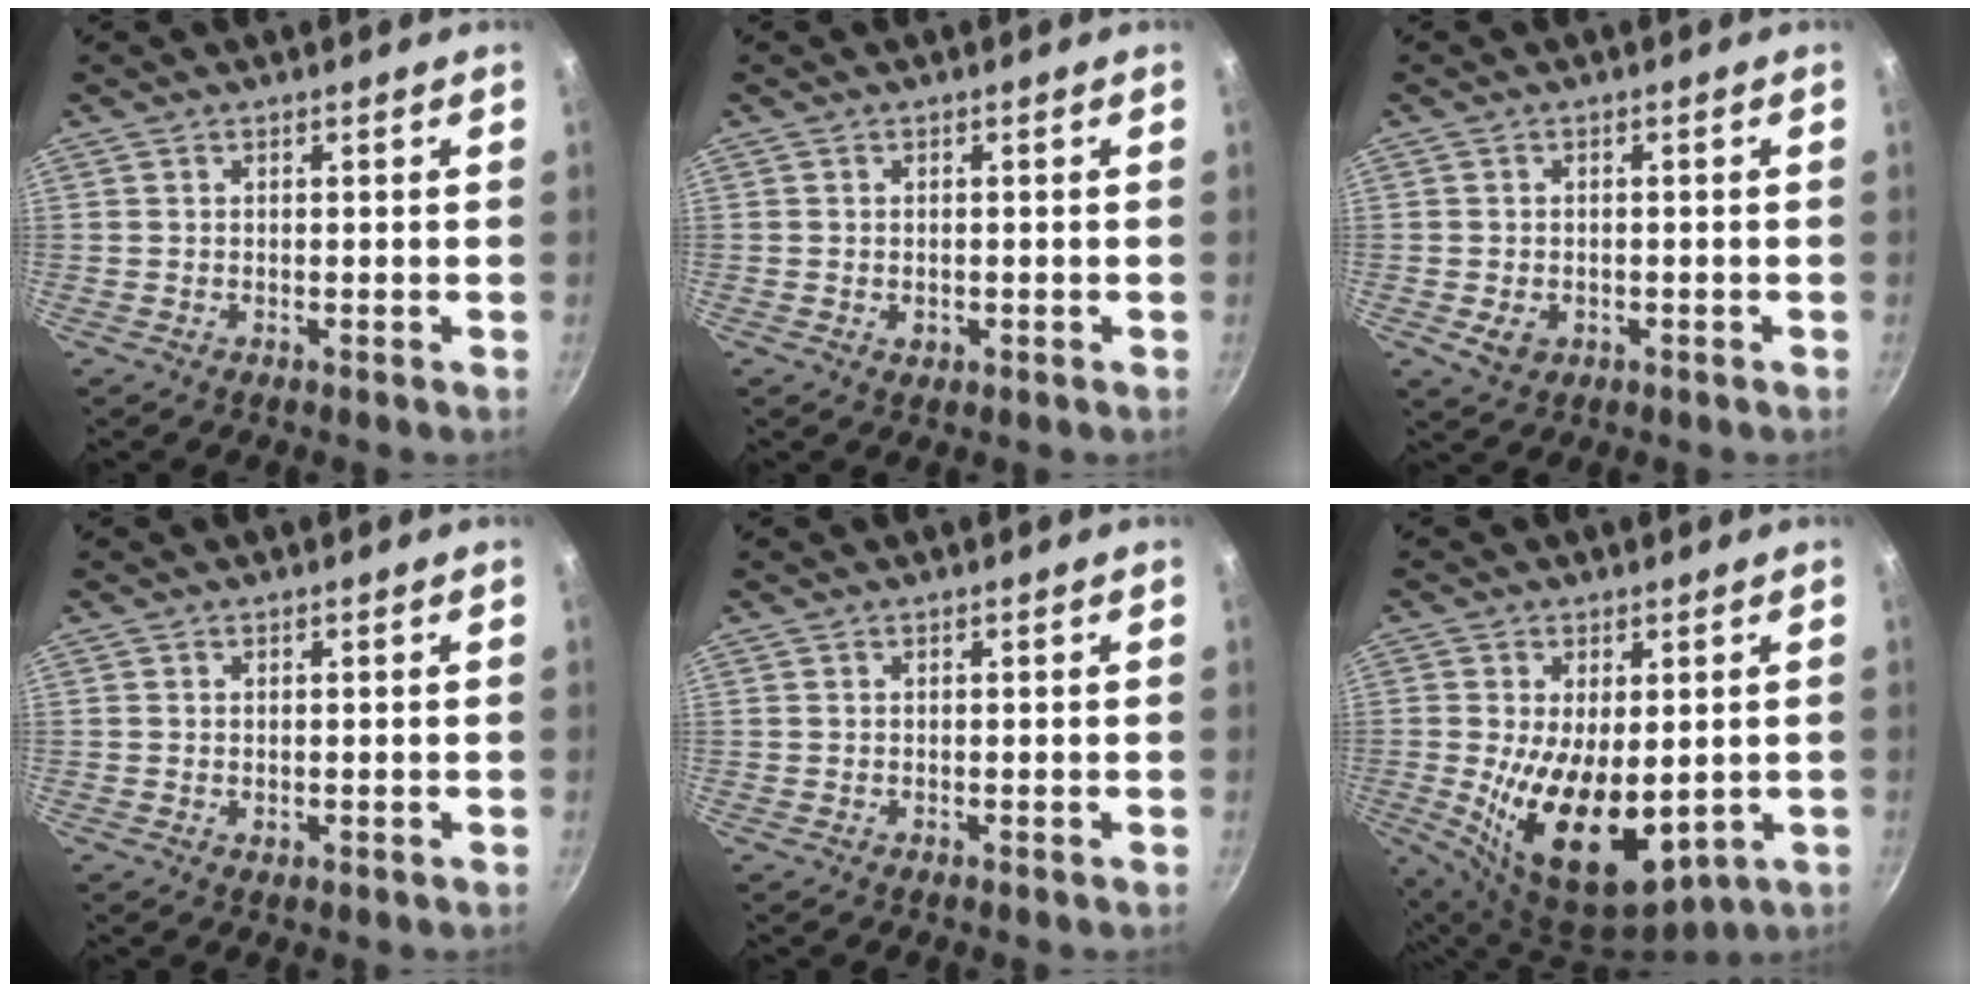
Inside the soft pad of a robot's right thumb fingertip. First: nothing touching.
{"total": 1.6, "force": [-0.4, 1.2, 1.0], "torque": [-0.014, 0.000, -0.006]}
{"total": 3.9, "force": [-1.1, 3.0, 2.3], "torque": [-0.034, 0.002, -0.011]}
{"total": 0.6, "force": [0.0, 0.4, 0.5], "torque": [-0.006, 0.000, 0.000]}
{"total": 0.0}
{"total": 15.6, "force": [-1.2, 8.5, 13.0], "torque": [-0.213, -0.028, 0.001]}